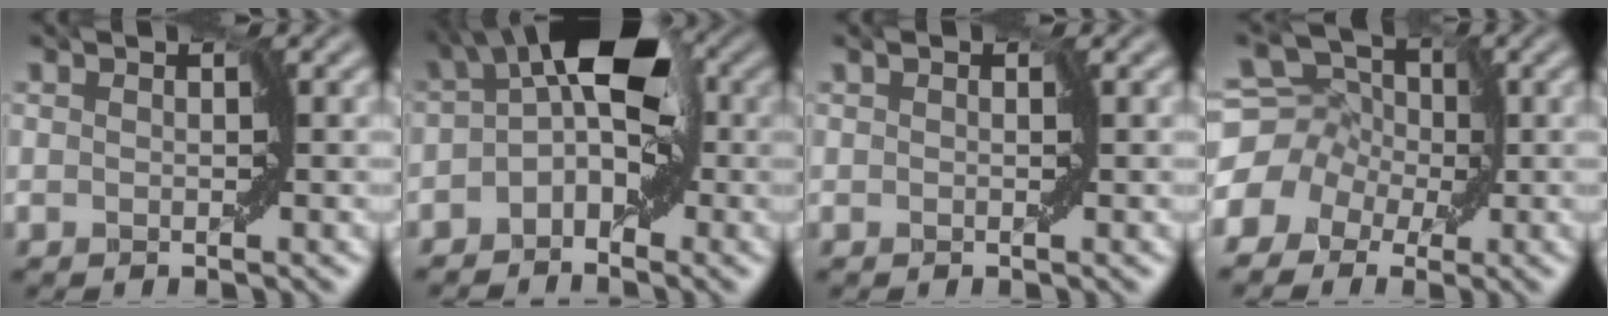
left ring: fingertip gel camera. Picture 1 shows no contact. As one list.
[{"total": 7.3, "force": [-0.4, 4.0, 6.1], "torque": [-0.087, 0.018, -0.024]}, {"total": 0.0}, {"total": 8.8, "force": [-0.1, 7.3, 5.0], "torque": [-0.068, 0.006, -0.034]}]